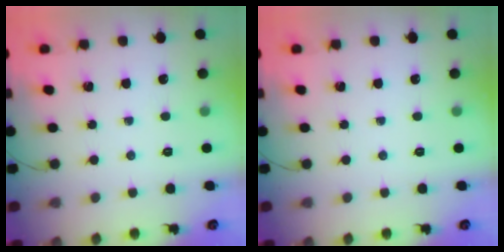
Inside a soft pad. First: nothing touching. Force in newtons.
{"total": 0.0}